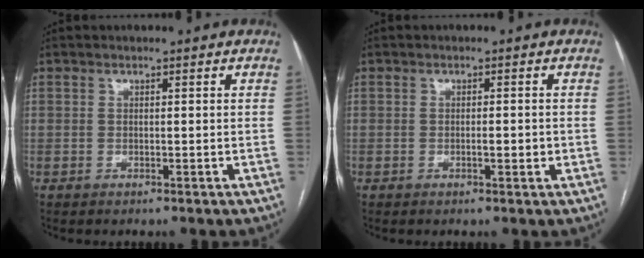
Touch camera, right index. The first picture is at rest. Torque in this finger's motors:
{"motor_torque": [0.36, -0.22, 0.21, 0.04]}